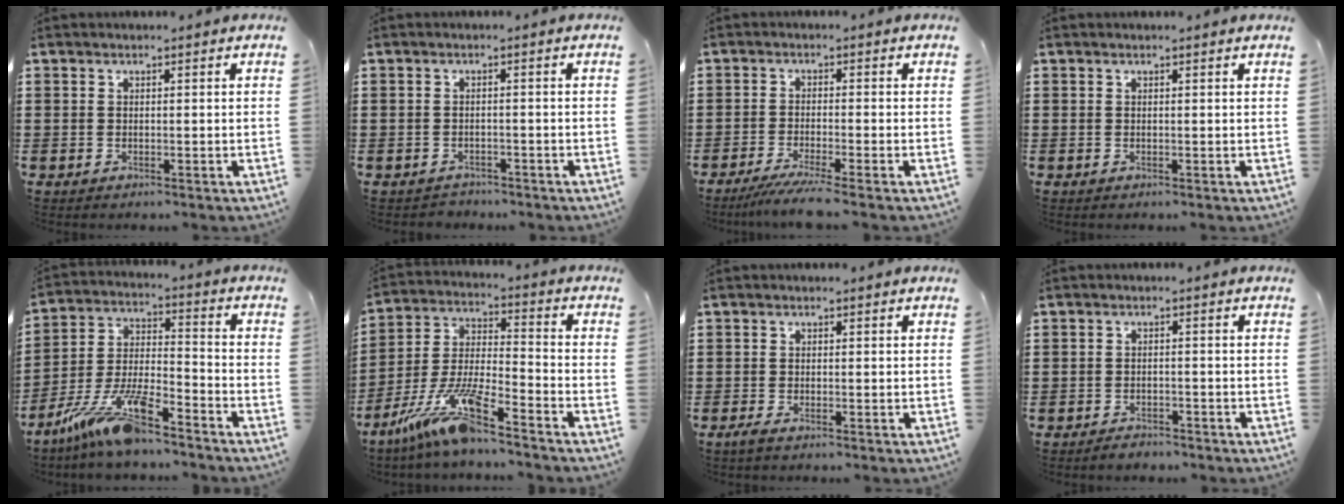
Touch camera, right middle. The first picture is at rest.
{"total": 1.4, "force": [-1.3, 0.4, -0.2], "torque": [-0.003, 0.002, -0.031]}
{"total": 3.8, "force": [-3.0, -0.4, 2.3], "torque": [-0.052, -0.017, -0.059]}
{"total": 0.0}
{"total": 11.9, "force": [-9.6, 1.9, 6.8], "torque": [-0.146, 0.013, -0.191]}
{"total": 11.4, "force": [-9.0, 0.7, 6.9], "torque": [-0.161, -0.007, -0.186]}
{"total": 0.9, "force": [-0.6, 0.1, 0.7], "torque": [-0.014, -0.004, -0.010]}
{"total": 1.6, "force": [-1.6, 0.4, 0.1], "torque": [-0.008, 0.001, -0.034]}